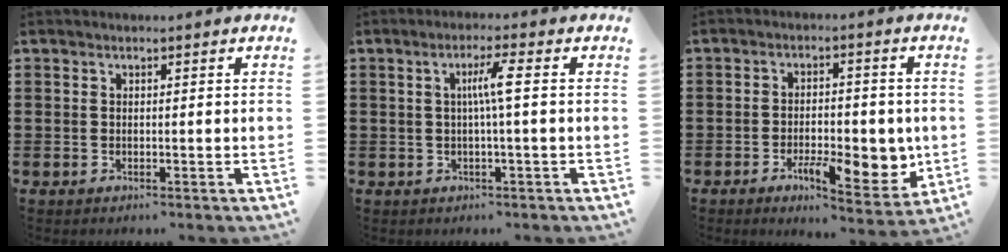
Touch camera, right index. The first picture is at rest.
{"total": 4.3, "force": [0.1, -0.2, 4.3], "torque": [-0.082, -0.001, -0.004]}
{"total": 9.1, "force": [-3.1, 3.8, 7.7], "torque": [-0.107, -0.008, -0.050]}